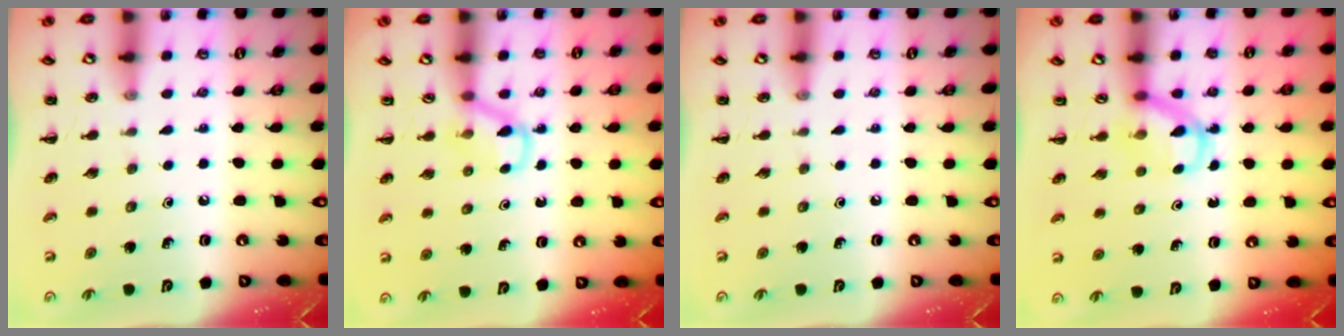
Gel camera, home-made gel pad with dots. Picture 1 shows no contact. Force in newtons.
{"total": 5.1, "press": 4.8, "slide": 1.7}
{"total": 0.0}
{"total": 4.0, "press": 3.9, "slide": 0.8}